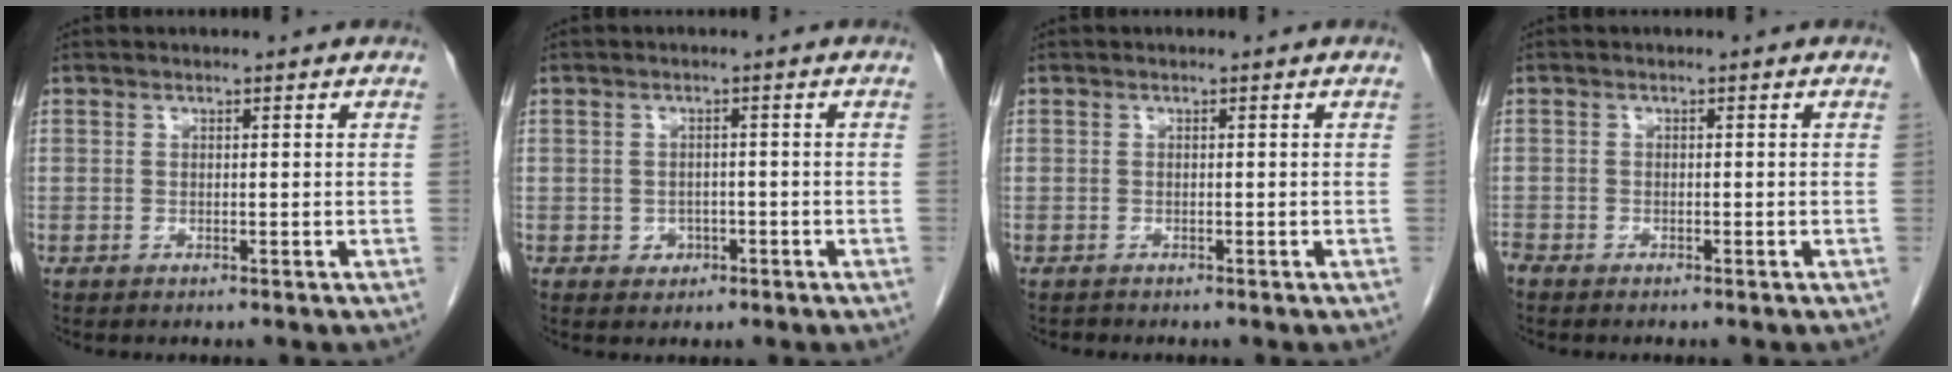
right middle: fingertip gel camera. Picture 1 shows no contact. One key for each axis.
{"total": 2.0, "fx": -0.8, "fy": 1.7, "fz": 0.7, "tx": -0.006, "ty": 0.007, "tz": -0.005}
{"total": 0.0}
{"total": 1.4, "fx": -1.2, "fy": 0.4, "fz": 0.4, "tx": -0.012, "ty": -0.002, "tz": -0.024}